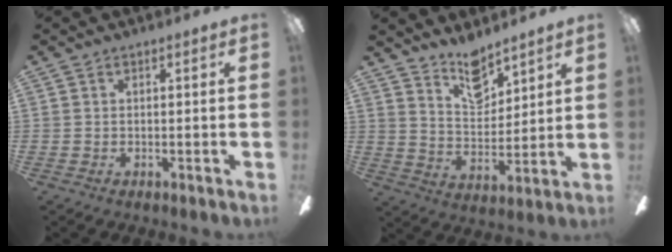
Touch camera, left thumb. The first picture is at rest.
{"total": 10.3, "force": [8.5, 4.1, 4.1], "torque": [-0.060, -0.053, 0.153]}